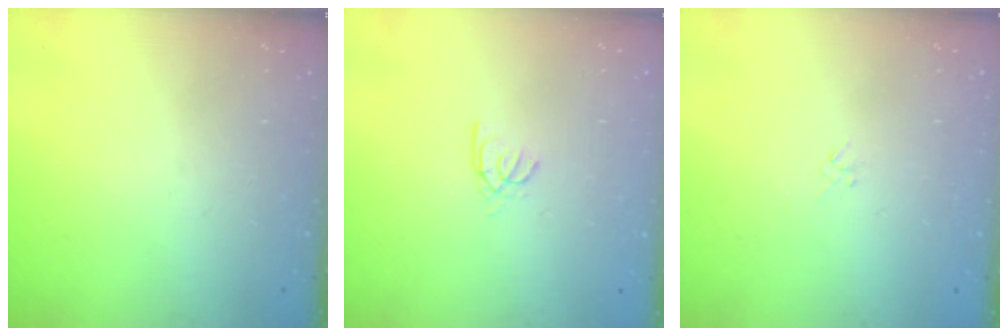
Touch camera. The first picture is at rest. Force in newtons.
{"total": 2.6, "press": 2.6, "slide": 0.3}
{"total": 1.3, "press": 1.2, "slide": 0.5}